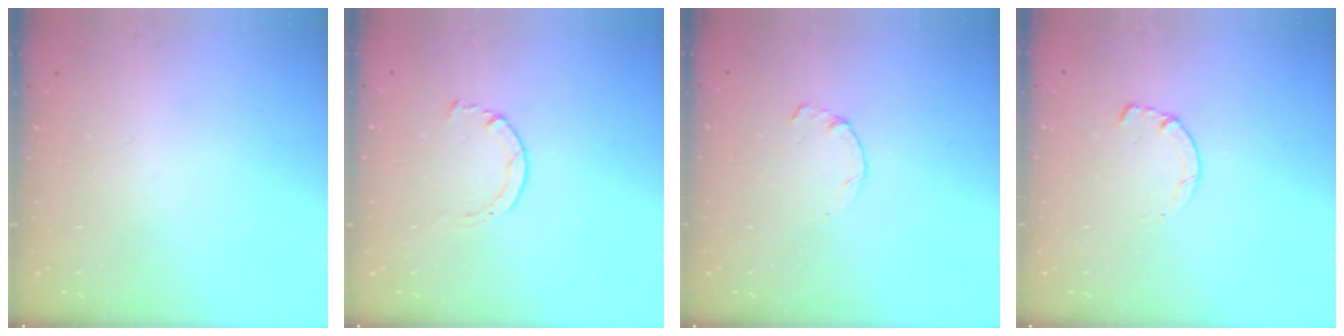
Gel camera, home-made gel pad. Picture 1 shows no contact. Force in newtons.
{"total": 2.0, "press": 1.9, "slide": 0.3}
{"total": 0.9, "press": 0.8, "slide": 0.3}
{"total": 1.8, "press": 1.7, "slide": 0.3}